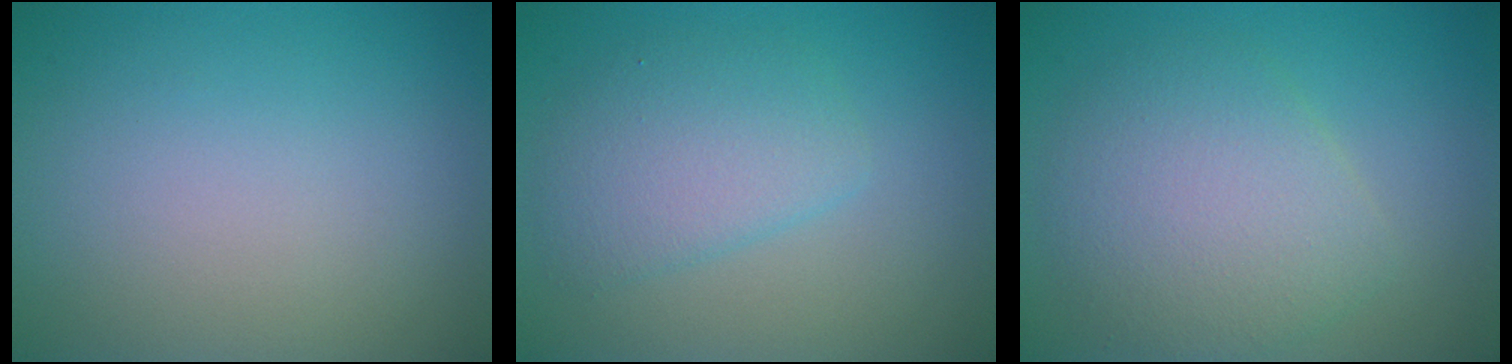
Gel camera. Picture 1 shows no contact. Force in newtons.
{"total": 3.7, "press": 3.7, "slide": 0.1}
{"total": 5.3, "press": 5.3, "slide": 0.0}